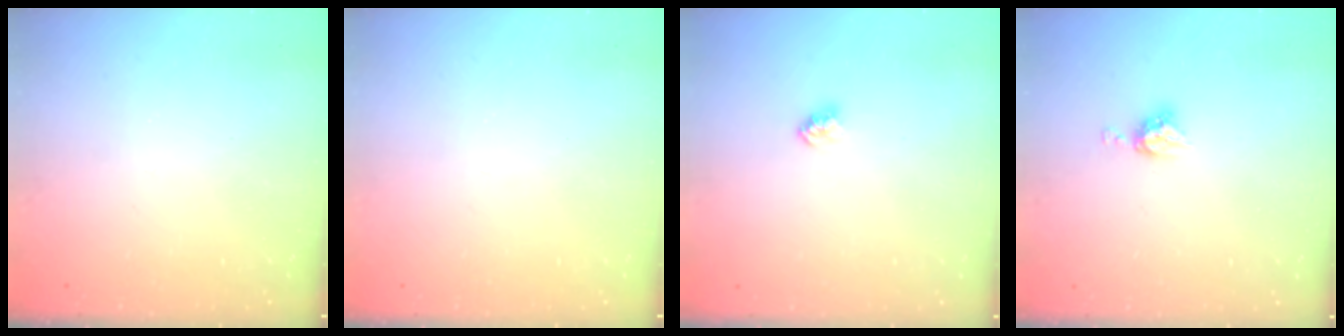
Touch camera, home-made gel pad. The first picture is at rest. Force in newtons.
{"total": 0.0}
{"total": 2.3, "press": 2.3, "slide": 0.1}
{"total": 5.0, "press": 4.9, "slide": 0.3}